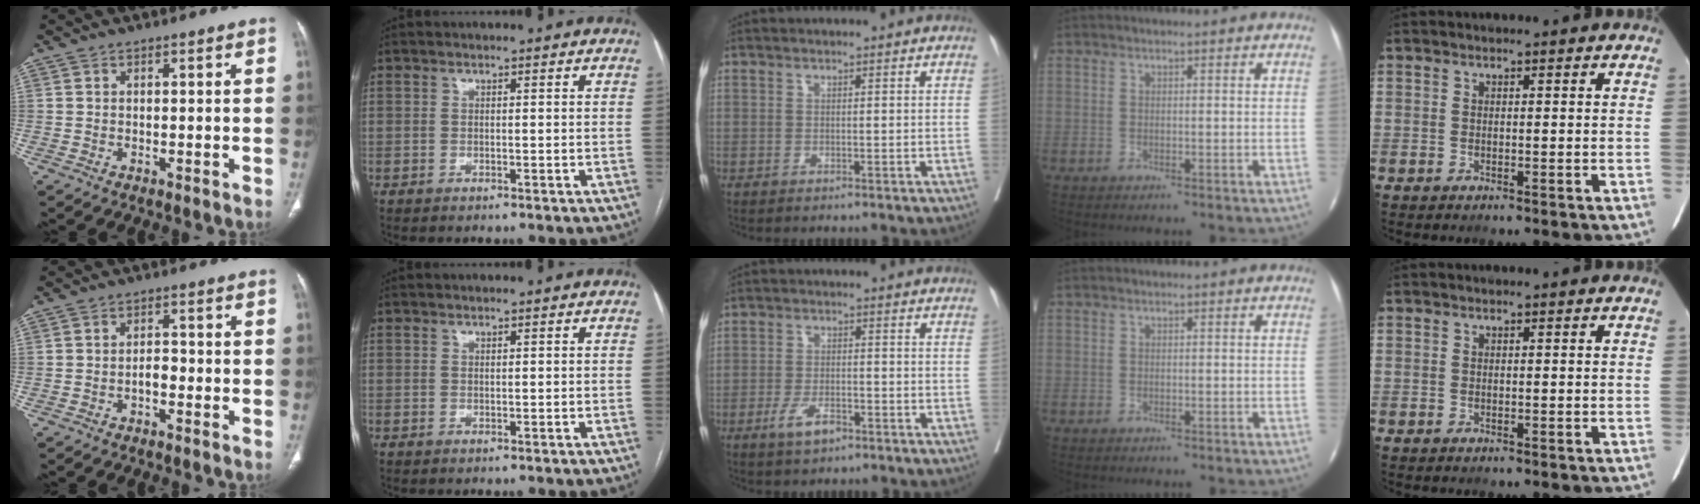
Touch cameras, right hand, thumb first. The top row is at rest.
{"thumb": {"total": 2.2, "force": [-1.0, 1.3, 1.6], "torque": [-0.018, 0.013, -0.018]}, "middle": {"total": 4.3, "force": [-2.5, 1.5, 3.1], "torque": [-0.063, -0.002, -0.043]}}